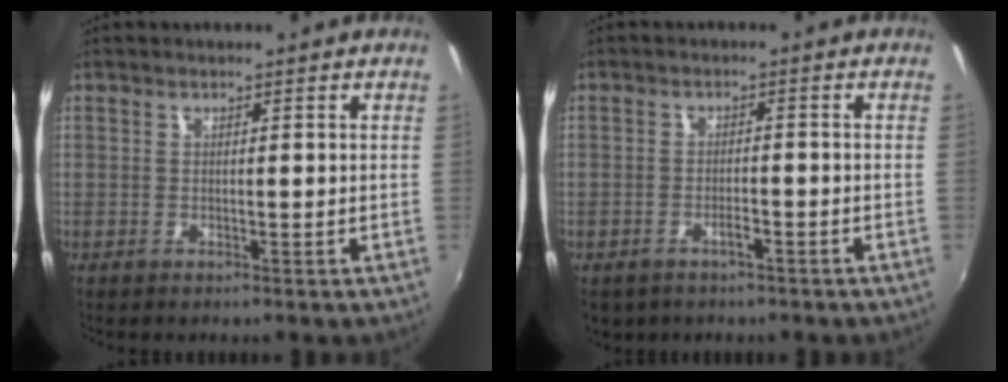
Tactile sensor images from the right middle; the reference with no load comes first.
{"total": 4.2, "force": [-2.6, 2.4, 2.4], "torque": [-0.053, -0.005, -0.035]}